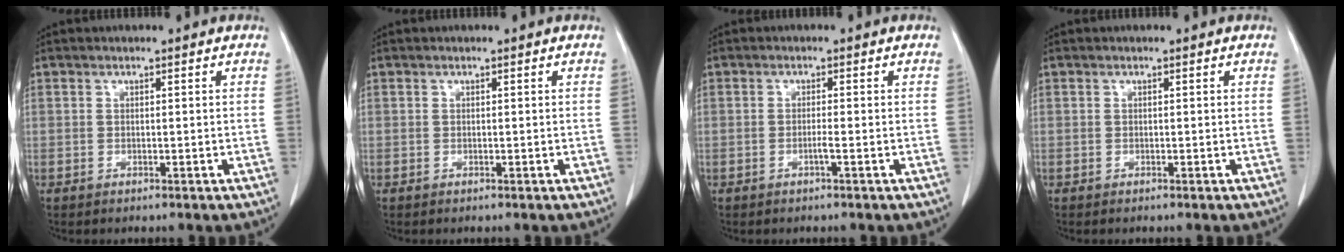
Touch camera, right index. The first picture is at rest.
{"total": 0.0}
{"total": 1.2, "force": [-0.5, -0.2, 1.0], "torque": [-0.019, 0.000, -0.010]}
{"total": 0.0}